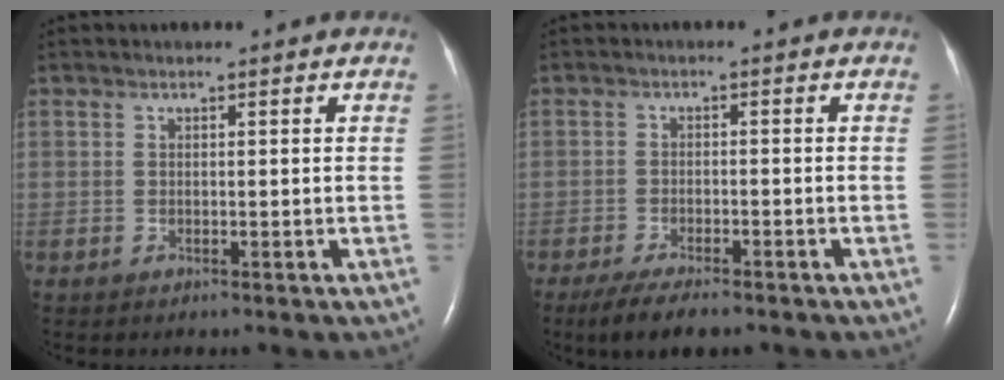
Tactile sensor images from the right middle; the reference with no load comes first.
{"total": 6.3, "force": [-4.8, 1.5, 3.7], "torque": [-0.063, -0.012, -0.077]}